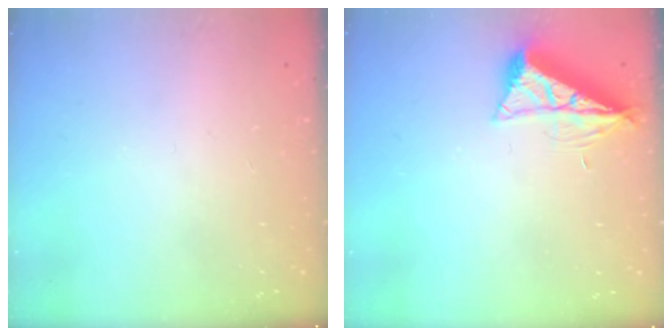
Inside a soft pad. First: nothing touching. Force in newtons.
{"total": 7.7, "press": 7.6, "slide": 0.8}